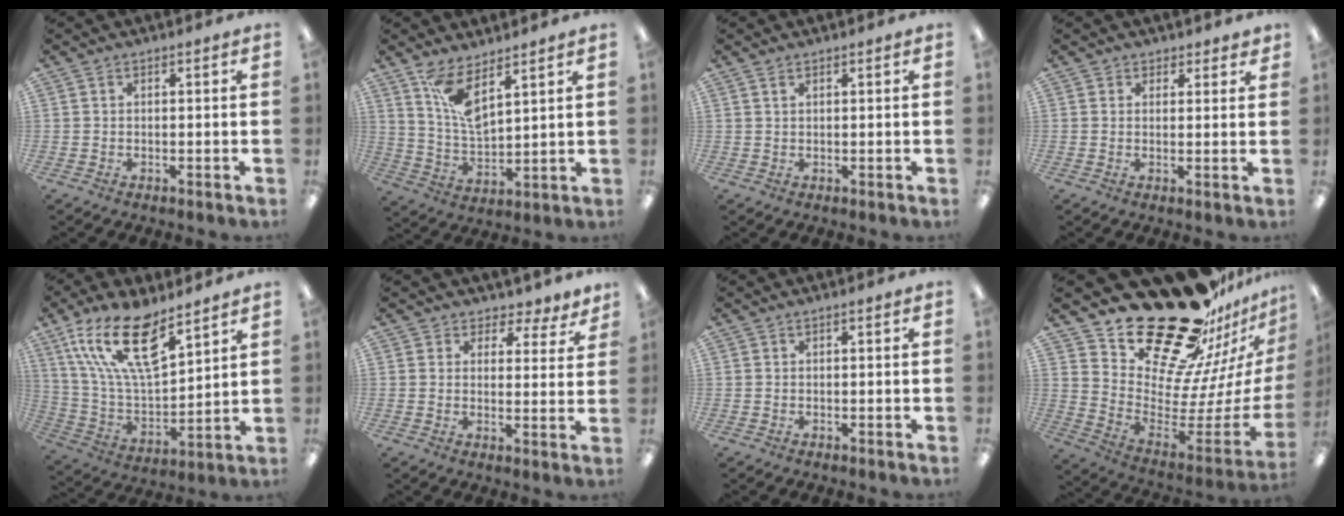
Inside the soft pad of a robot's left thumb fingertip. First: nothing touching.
{"total": 9.7, "force": [6.8, 3.3, 6.1], "torque": [-0.119, -0.038, 0.123]}
{"total": 1.2, "force": [0.8, 0.6, 0.6], "torque": [-0.015, 0.001, 0.015]}
{"total": 2.1, "force": [1.5, 1.5, 0.2], "torque": [0.003, -0.002, 0.027]}
{"total": 20.5, "force": [13.0, 7.8, 13.8], "torque": [-0.285, -0.070, 0.225]}
{"total": 3.6, "force": [2.6, 2.5, 0.4], "torque": [0.005, -0.017, 0.043]}
{"total": 0.0}
{"total": 28.4, "force": [22.2, 12.7, 12.3], "torque": [-0.157, -0.184, 0.414]}